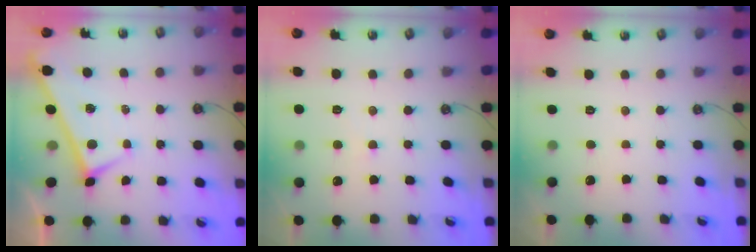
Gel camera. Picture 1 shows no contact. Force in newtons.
{"total": 2.9, "press": 2.9, "slide": 0.4}
{"total": 0.0}